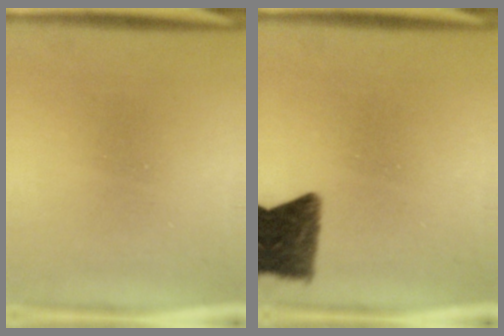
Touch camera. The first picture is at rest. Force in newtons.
{"total": 10.2}